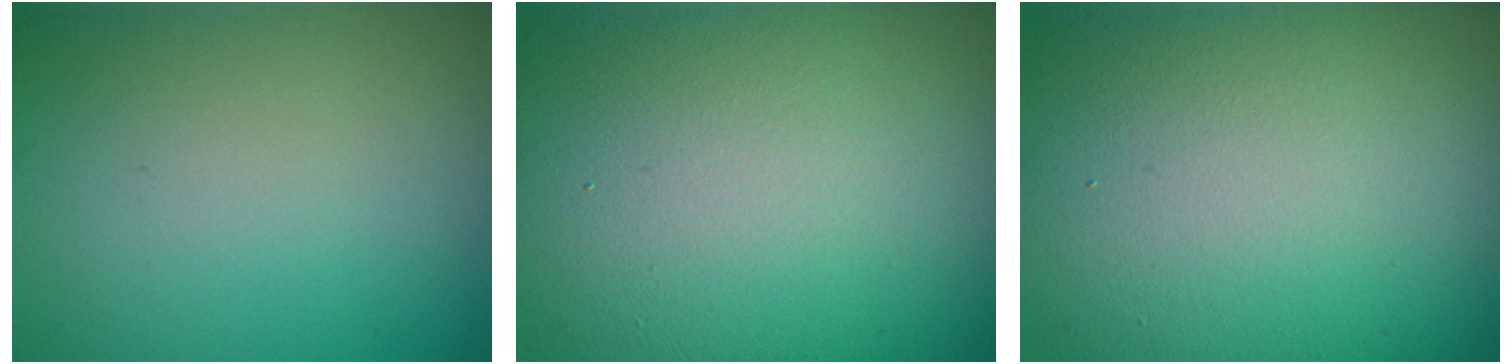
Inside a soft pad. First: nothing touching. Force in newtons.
{"total": 21.2, "press": 21.1, "slide": 1.4}
{"total": 20.0, "press": 20.0, "slide": 0.5}